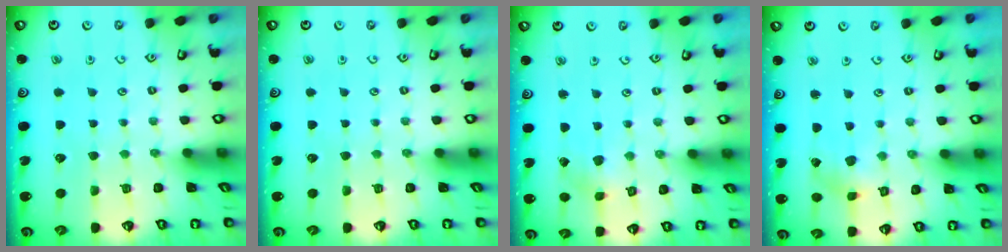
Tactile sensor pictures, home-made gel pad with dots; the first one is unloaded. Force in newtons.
{"total": 0.0}
{"total": 2.5, "press": 2.4, "slide": 0.3}
{"total": 1.4, "press": 1.4, "slide": 0.2}